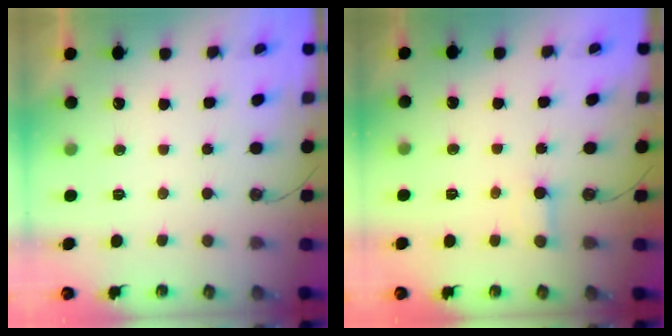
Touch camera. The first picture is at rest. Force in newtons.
{"total": 2.6, "press": 2.6, "slide": 0.1}